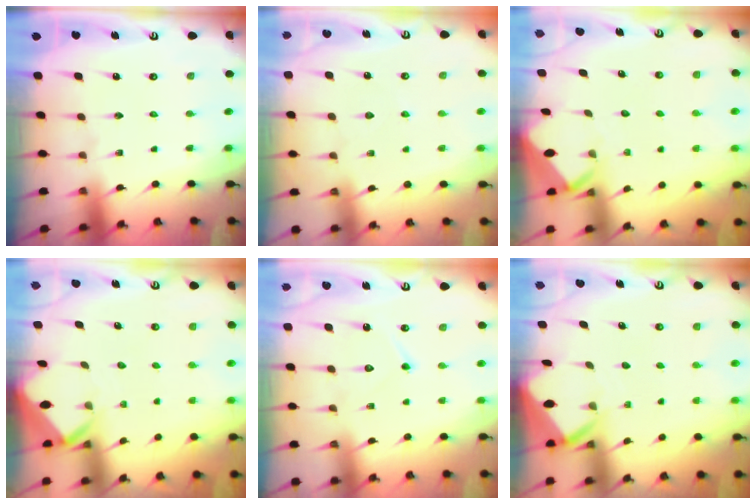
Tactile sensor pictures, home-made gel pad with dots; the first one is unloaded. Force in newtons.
{"total": 6.0, "press": 6.0, "slide": 0.8}
{"total": 3.2, "press": 3.2, "slide": 0.3}
{"total": 3.0, "press": 3.0, "slide": 0.2}
{"total": 6.6, "press": 6.6, "slide": 0.5}
{"total": 3.1, "press": 3.1, "slide": 0.3}